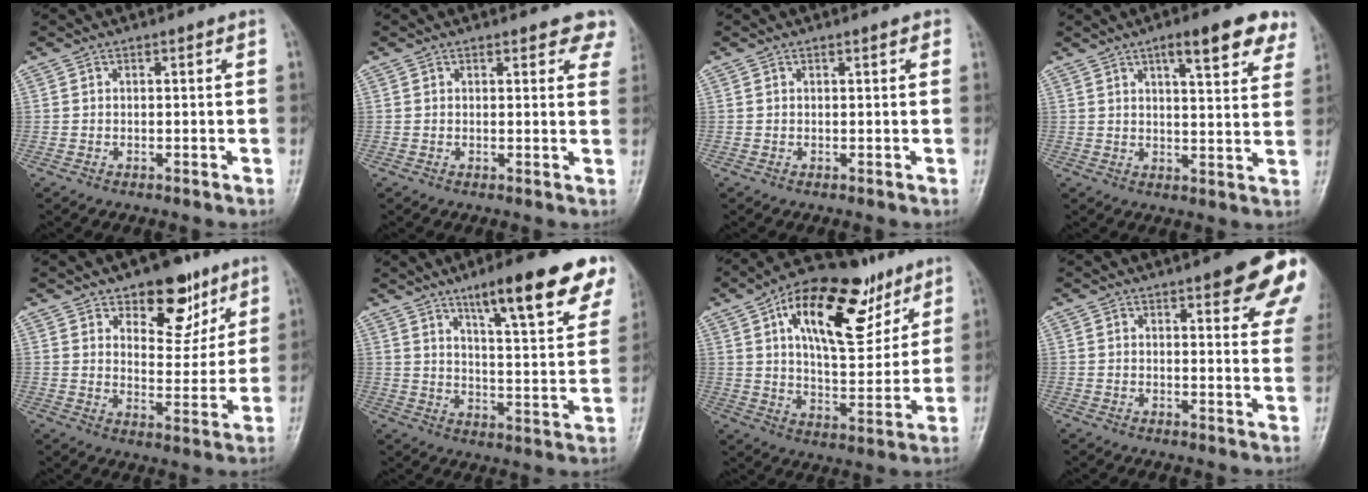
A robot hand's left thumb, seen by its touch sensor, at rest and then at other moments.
{"total": 5.7, "force": [4.5, 2.4, 2.5], "torque": [0.010, -0.015, 0.035]}
{"total": 1.0, "force": [0.6, 0.4, 0.8], "torque": [-0.009, 0.001, 0.004]}
{"total": 11.4, "force": [6.8, 3.2, 8.6], "torque": [-0.087, -0.027, 0.086]}
{"total": 12.7, "force": [7.7, 6.7, 7.6], "torque": [-0.063, -0.045, 0.116]}
{"total": 19.1, "force": [12.3, 3.8, 14.2], "torque": [-0.165, -0.050, 0.179]}
{"total": 22.4, "force": [11.1, 10.6, 16.4], "torque": [-0.216, -0.027, 0.182]}
{"total": 15.2, "force": [8.3, 4.3, 12.0], "torque": [-0.124, -0.029, 0.092]}